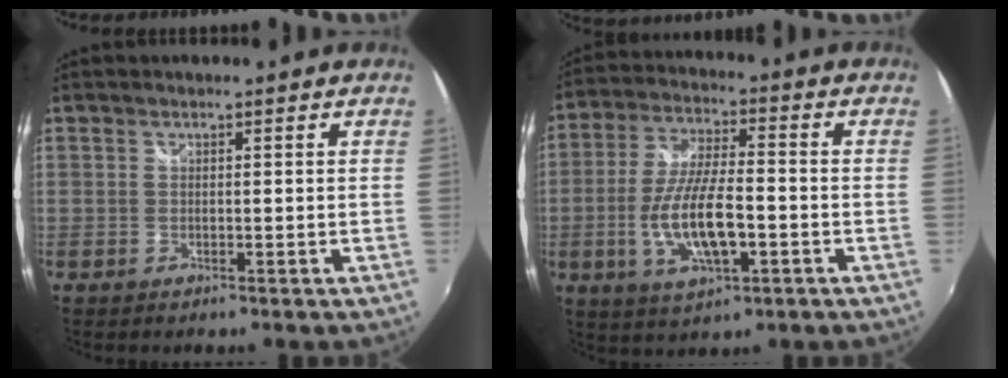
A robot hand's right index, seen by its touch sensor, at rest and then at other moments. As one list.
[{"total": 12.8, "force": [-3.5, 4.3, 11.6], "torque": [-0.235, -0.008, -0.061]}]